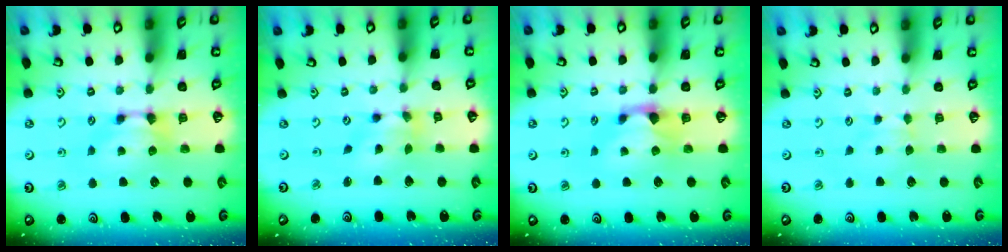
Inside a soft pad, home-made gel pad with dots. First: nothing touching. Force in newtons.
{"total": 3.4, "press": 3.0, "slide": 1.7}
{"total": 1.2, "press": 0.4, "slide": 1.2}
{"total": 2.7, "press": 2.7, "slide": 0.4}